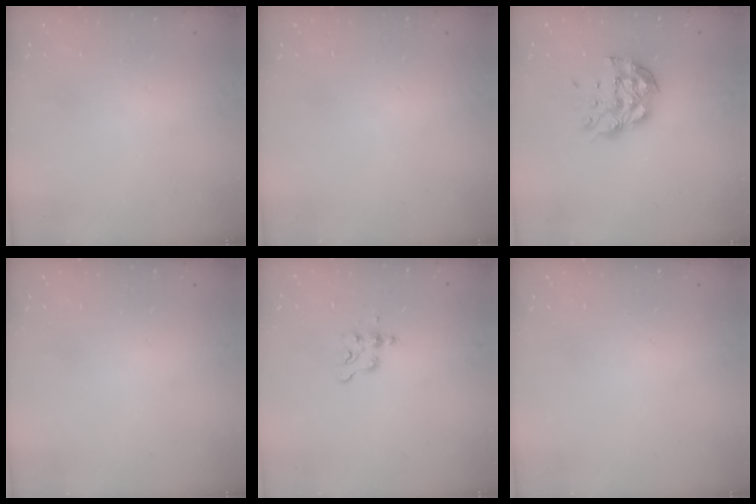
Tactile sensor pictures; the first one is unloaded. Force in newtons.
{"total": 0.0}
{"total": 11.1, "press": 11.0, "slide": 0.9}
{"total": 0.0}
{"total": 5.1, "press": 5.0, "slide": 0.6}
{"total": 0.0}